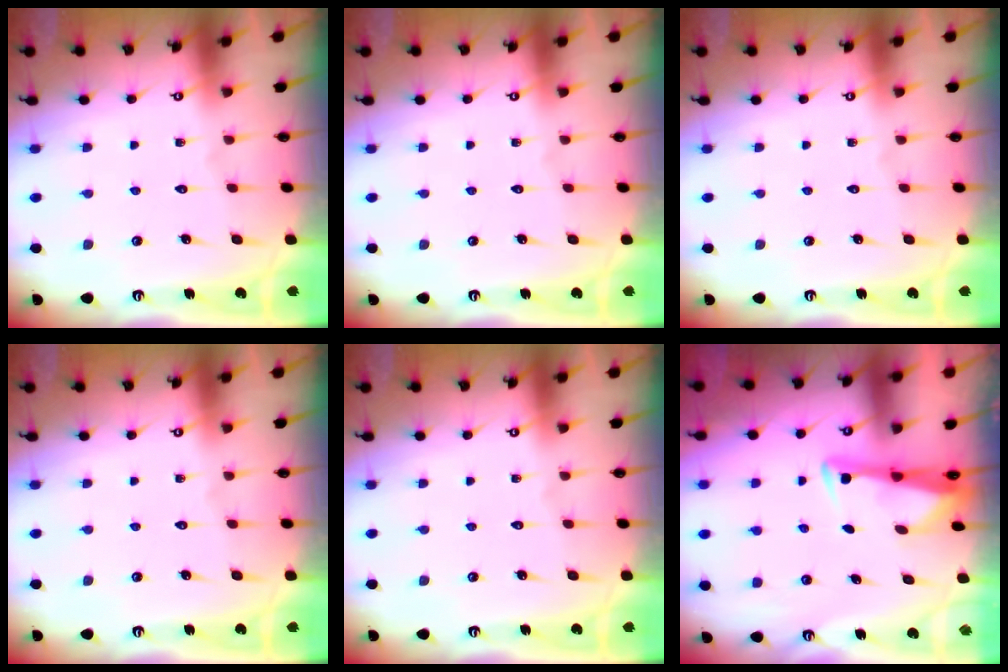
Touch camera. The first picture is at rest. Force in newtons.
{"total": 0.0}
{"total": 0.0}
{"total": 0.0}
{"total": 0.0}
{"total": 3.3, "press": 3.3, "slide": 0.4}